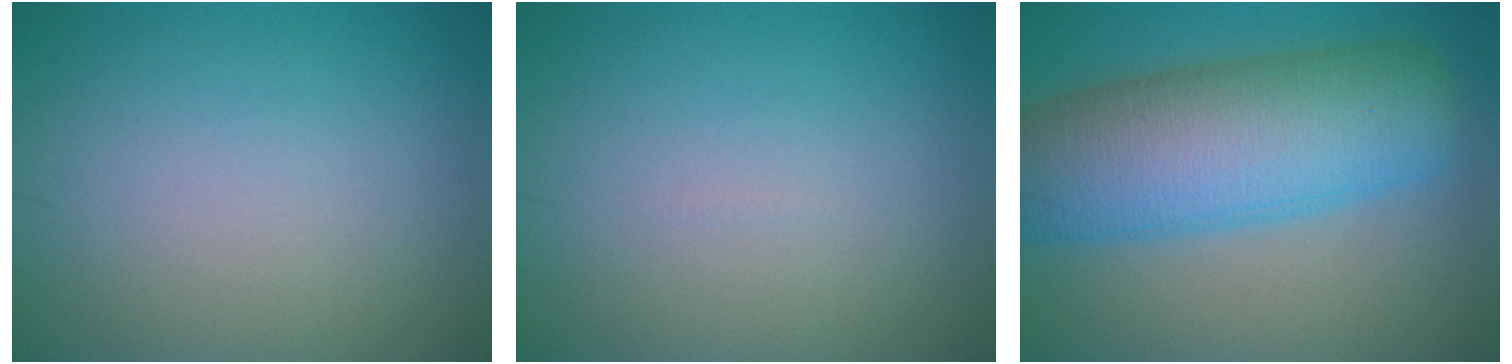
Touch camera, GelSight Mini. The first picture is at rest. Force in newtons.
{"total": 0.0}
{"total": 11.5, "press": 11.5, "slide": 0.3}